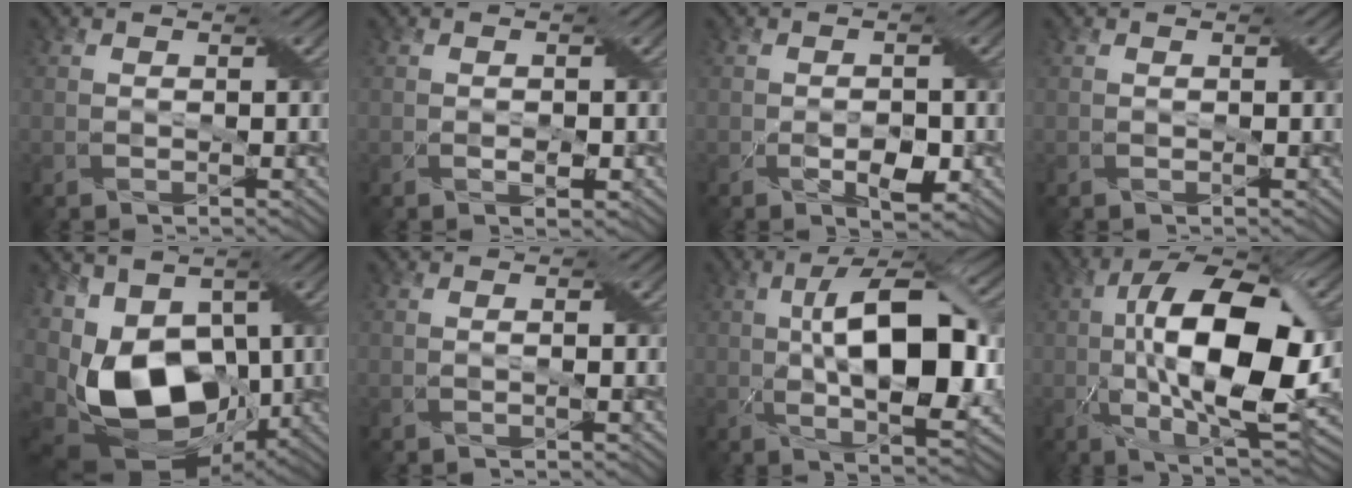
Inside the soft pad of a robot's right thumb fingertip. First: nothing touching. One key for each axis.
{"total": 1.1, "fx": -0.3, "fy": 0.6, "fz": 0.9, "tx": -0.013, "ty": -0.003, "tz": -0.003}
{"total": 3.0, "fx": -1.0, "fy": 1.6, "fz": 2.4, "tx": -0.040, "ty": -0.009, "tz": -0.012}
{"total": 0.0}
{"total": 16.1, "fx": -3.2, "fy": 10.0, "fz": 12.2, "tx": -0.251, "ty": -0.019, "tz": -0.054}
{"total": 0.6, "fx": -0.1, "fy": -0.1, "fz": 0.6, "tx": -0.012, "ty": 0.004, "tz": -0.002}
{"total": 13.6, "fx": 0.4, "fy": 5.2, "fz": 12.6, "tx": -0.200, "ty": 0.011, "tz": 0.005}
{"total": 16.0, "fx": -0.6, "fy": 6.7, "fz": 14.5, "tx": -0.245, "ty": 0.011, "tz": -0.014}